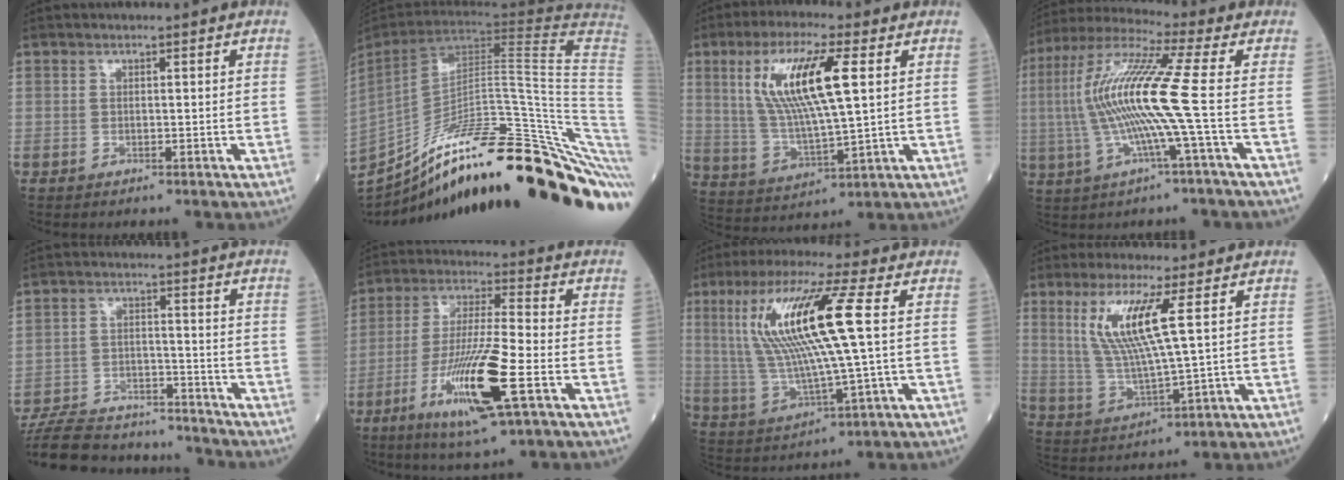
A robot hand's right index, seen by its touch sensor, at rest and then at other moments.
{"total": 40.6, "force": [-27.4, 6.2, 29.4], "torque": [-0.376, -0.038, -0.389]}
{"total": 13.5, "force": [4.0, 2.1, 12.8], "torque": [-0.262, 0.006, 0.077]}
{"total": 14.0, "force": [-0.8, -1.1, 13.9], "torque": [-0.291, 0.009, -0.027]}
{"total": 18.4, "force": [-17.2, 4.2, 5.2], "torque": [-0.120, 0.000, -0.263]}
{"total": 14.6, "force": [-5.6, 0.7, 13.5], "torque": [-0.265, -0.024, -0.101]}
{"total": 15.9, "force": [3.3, 0.5, 15.6], "torque": [-0.326, 0.011, 0.062]}
{"total": 10.0, "force": [3.5, 0.0, 9.4], "torque": [-0.205, -0.007, 0.073]}